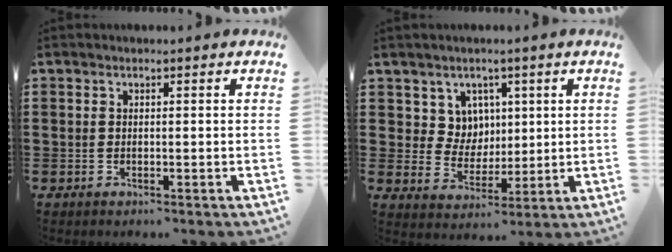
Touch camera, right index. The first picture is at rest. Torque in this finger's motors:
{"motor_torque": [0.19, 0.42, 0.07, 0.01]}